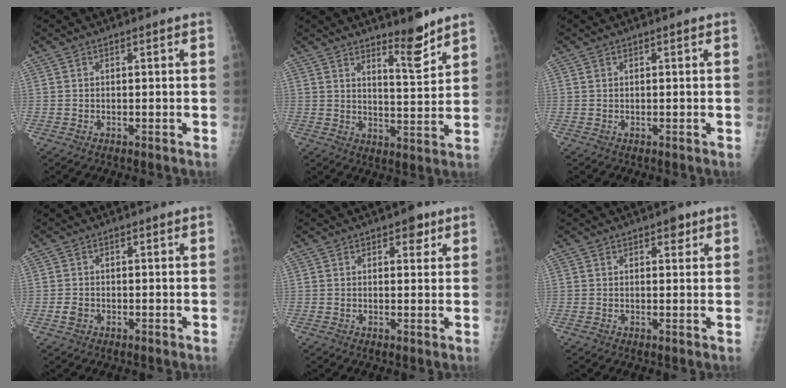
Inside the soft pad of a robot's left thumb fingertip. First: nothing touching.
{"total": 6.7, "force": [5.3, 1.2, 4.0], "torque": [-0.052, -0.052, 0.084]}
{"total": 0.0}
{"total": 1.7, "force": [-0.6, 1.3, 0.9], "torque": [-0.014, 0.002, -0.012]}
{"total": 3.1, "force": [1.7, 1.8, 1.8], "torque": [-0.004, -0.004, 0.019]}
{"total": 2.3, "force": [1.3, 1.3, 1.4], "torque": [-0.004, -0.004, 0.015]}